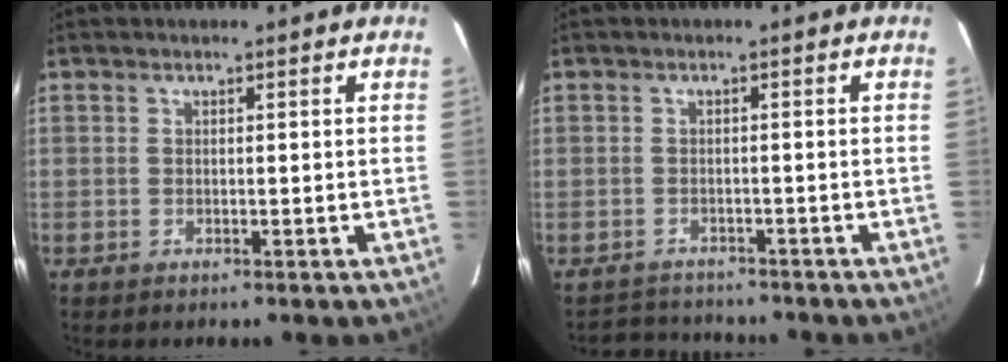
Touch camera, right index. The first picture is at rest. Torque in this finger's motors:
{"motor_torque": [-0.47, -0.05, -1.06, -0.21]}